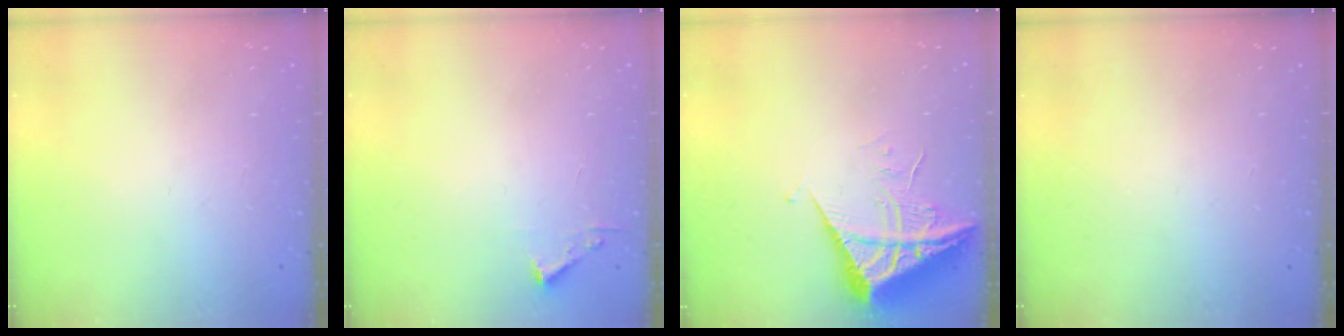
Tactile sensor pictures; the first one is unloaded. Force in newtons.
{"total": 2.4, "press": 2.4, "slide": 0.3}
{"total": 7.8, "press": 7.7, "slide": 0.9}
{"total": 0.0}